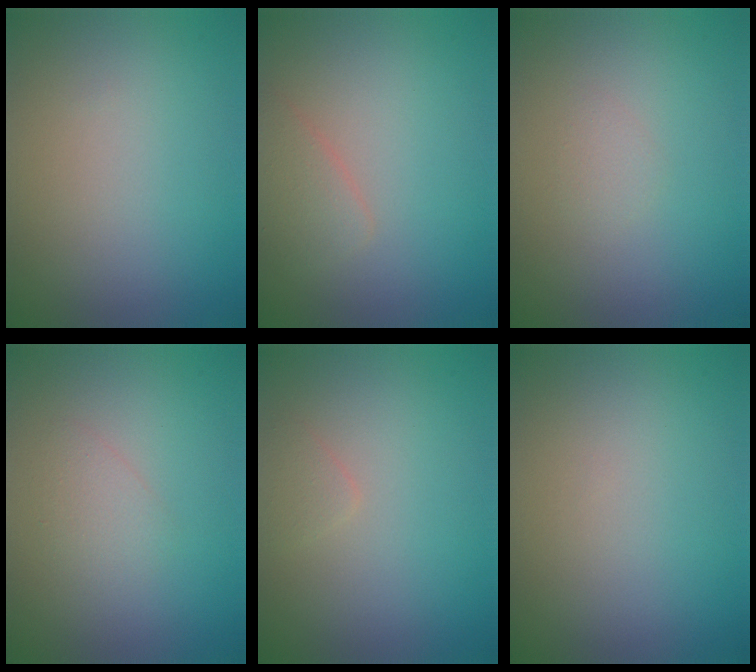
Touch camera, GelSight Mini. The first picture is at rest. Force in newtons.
{"total": 1.7, "press": 1.7, "slide": 0.1}
{"total": 0.7, "press": 0.7, "slide": 0.0}
{"total": 1.4, "press": 1.4, "slide": 0.2}
{"total": 0.9, "press": 0.9, "slide": 0.1}
{"total": 0.0}